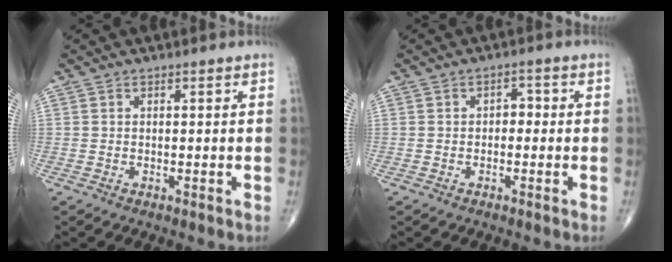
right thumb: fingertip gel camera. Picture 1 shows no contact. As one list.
[{"total": 2.2, "force": [-0.3, 1.6, 1.5], "torque": [-0.005, 0.010, -0.012]}]